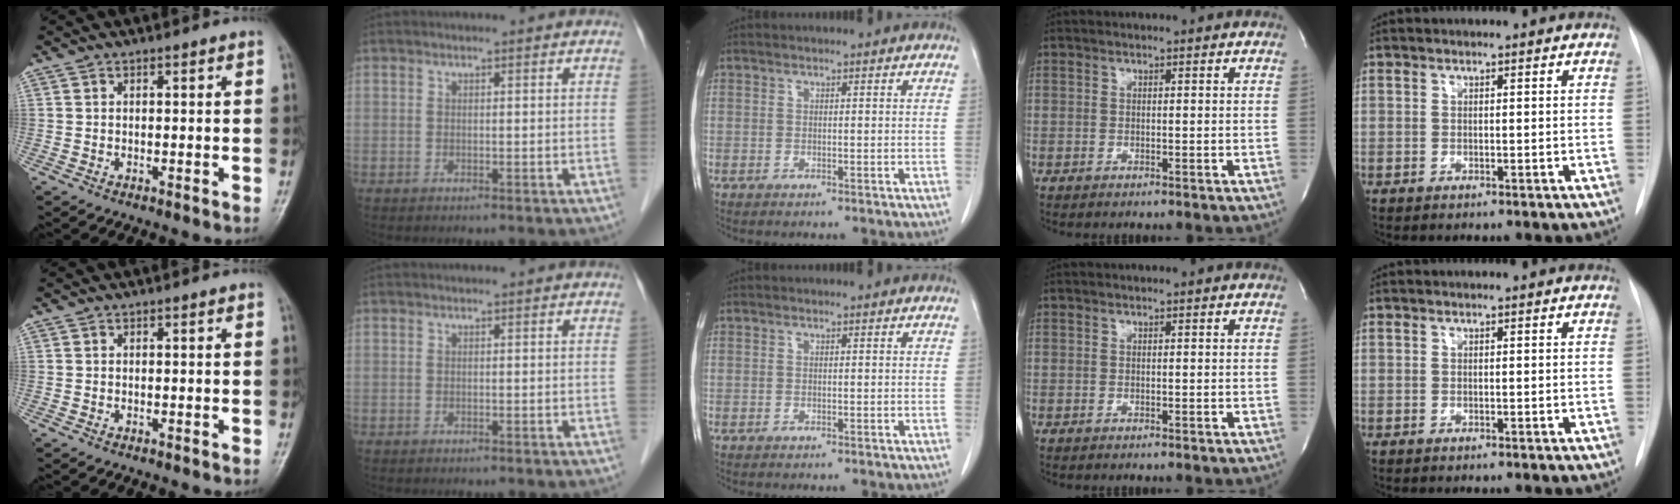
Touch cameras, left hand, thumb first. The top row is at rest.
{}